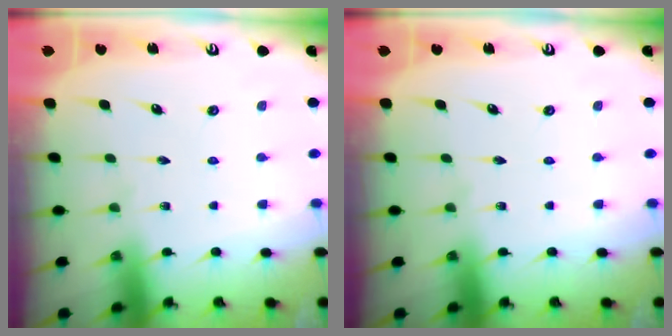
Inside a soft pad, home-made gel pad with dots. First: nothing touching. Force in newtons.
{"total": 0.0}